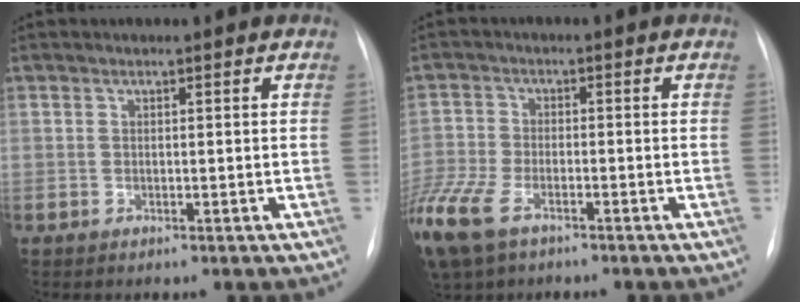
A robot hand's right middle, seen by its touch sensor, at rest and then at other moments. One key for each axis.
{"total": 13.5, "fx": -8.4, "fy": 6.6, "fz": 8.3, "tx": -0.221, "ty": -0.019, "tz": -0.154}